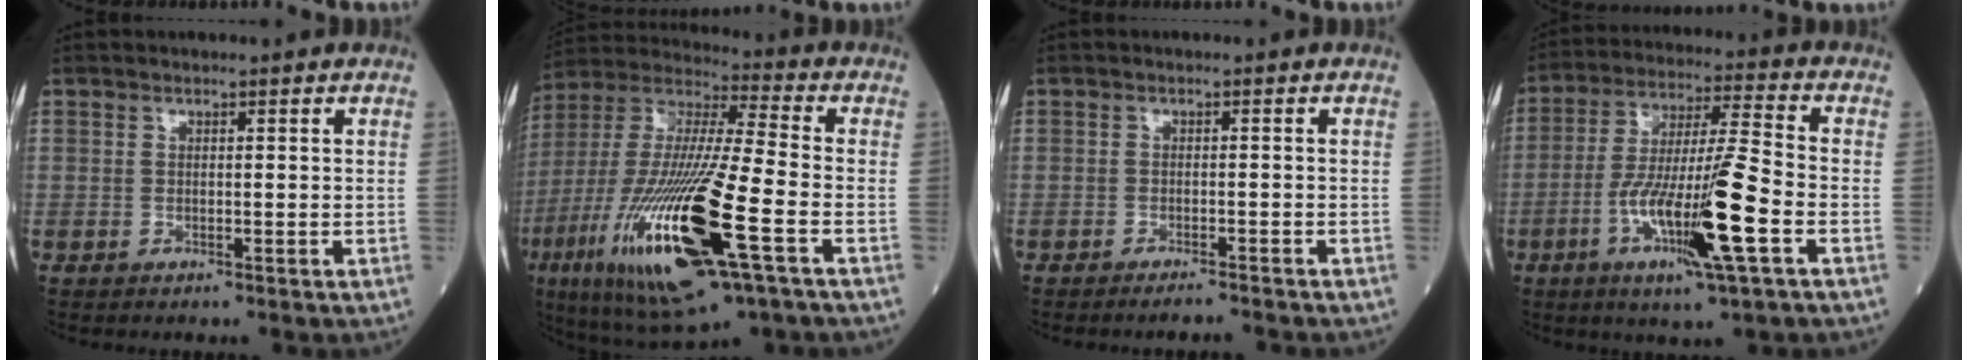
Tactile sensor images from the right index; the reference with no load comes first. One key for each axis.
{"total": 26.0, "fx": -8.9, "fy": 3.6, "fz": 24.2, "tx": -0.529, "ty": -0.051, "tz": -0.160}
{"total": 2.7, "fx": -2.5, "fy": -0.1, "fz": 0.8, "tx": -0.012, "ty": -0.006, "tz": -0.035}
{"total": 15.2, "fx": -5.4, "fy": 0.4, "fz": 14.2, "tx": -0.270, "ty": -0.013, "tz": -0.097}